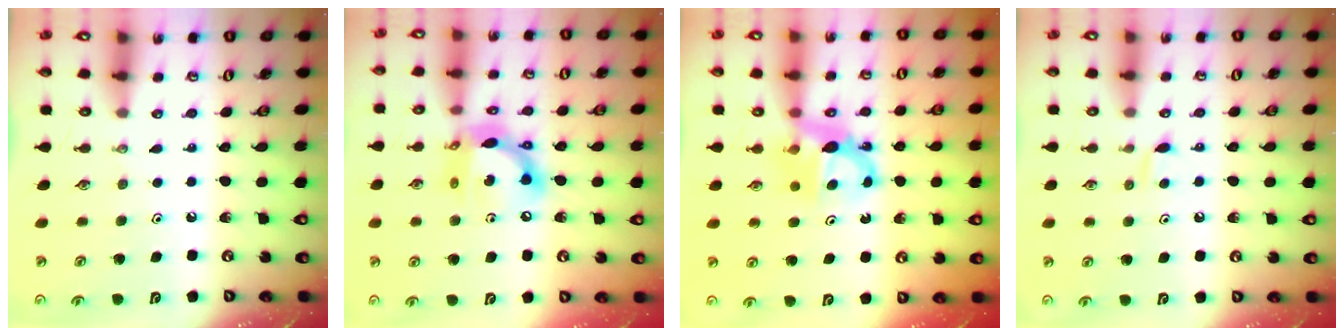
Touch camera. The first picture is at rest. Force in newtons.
{"total": 13.9, "press": 13.8, "slide": 0.9}
{"total": 7.4, "press": 7.4, "slide": 0.4}
{"total": 4.1, "press": 4.0, "slide": 0.7}